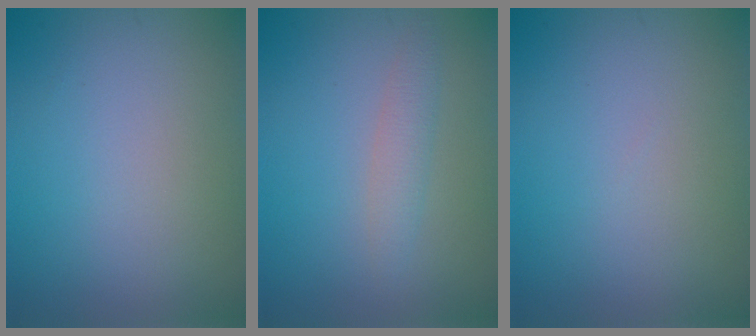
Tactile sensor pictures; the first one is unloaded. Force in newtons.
{"total": 1.9, "press": 1.9, "slide": 0.0}
{"total": 0.0}